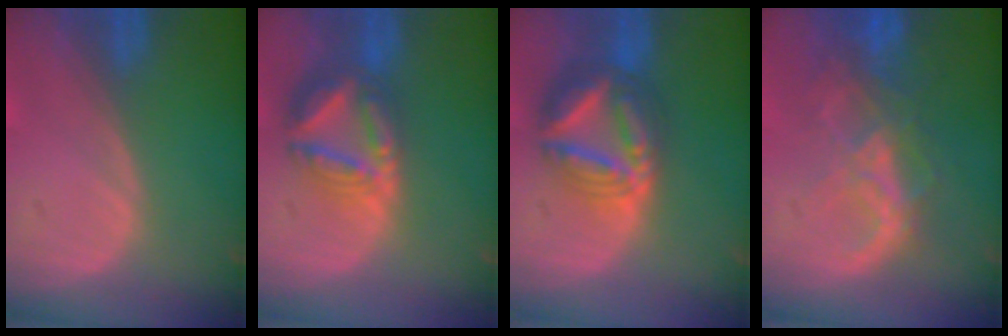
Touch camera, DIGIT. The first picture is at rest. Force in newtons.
{"total": 8.2, "press": 7.1, "slide": 4.1}
{"total": 9.1, "press": 9.1, "slide": 0.8}
{"total": 8.9, "press": 7.6, "slide": 4.8}